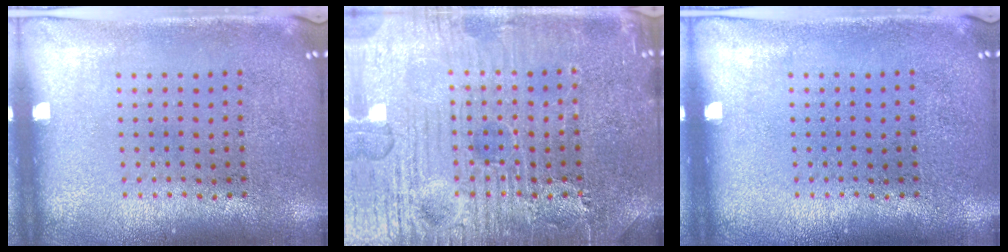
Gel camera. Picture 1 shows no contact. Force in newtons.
{"total": 7.6, "press": 7.5, "slide": 0.8}
{"total": 0.0}